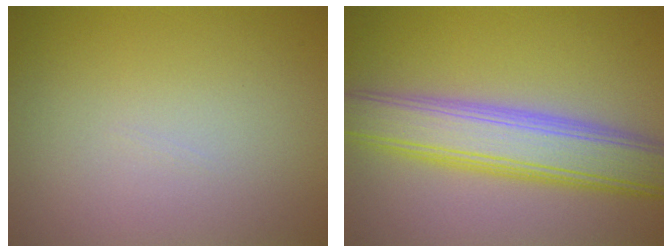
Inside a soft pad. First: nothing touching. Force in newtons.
{"total": 7.4, "press": 7.4, "slide": 0.4}